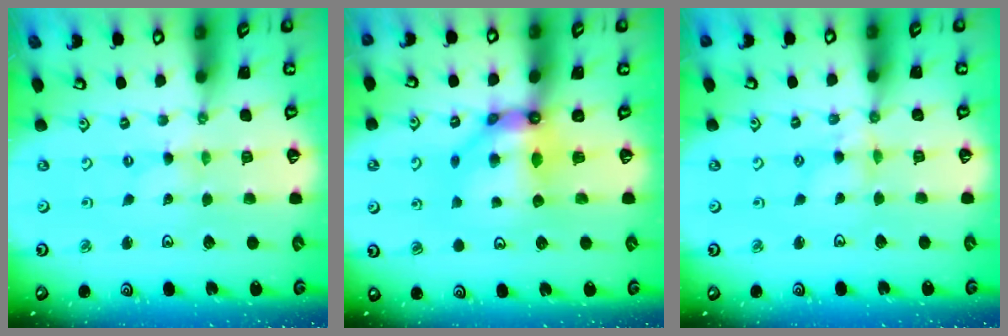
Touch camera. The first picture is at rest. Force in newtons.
{"total": 9.4, "press": 9.3, "slide": 1.0}
{"total": 3.5, "press": 3.5, "slide": 0.3}